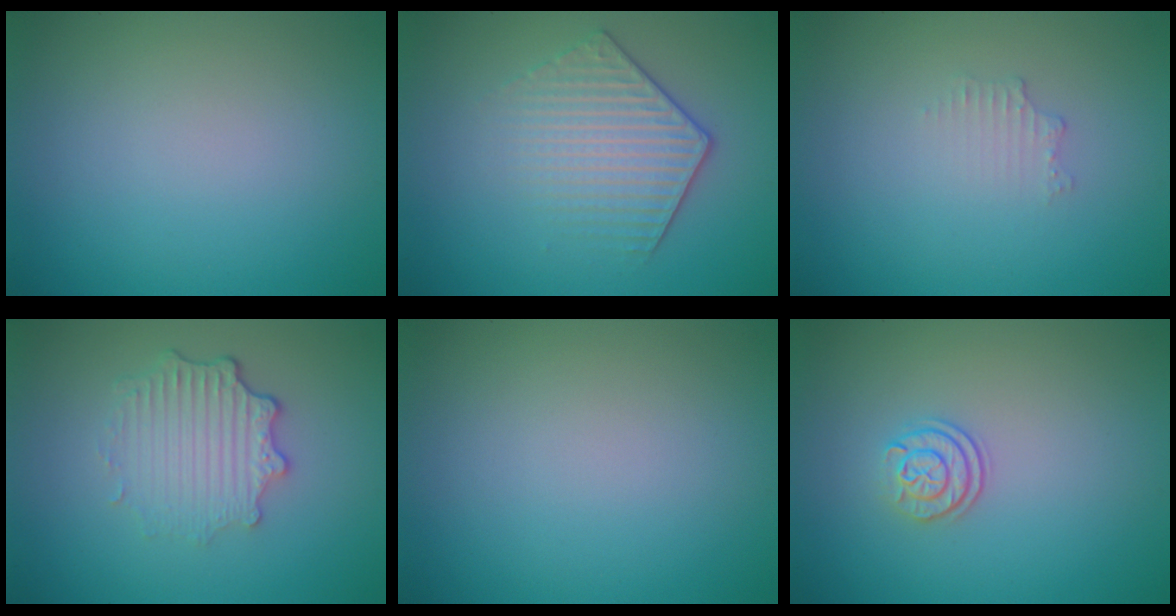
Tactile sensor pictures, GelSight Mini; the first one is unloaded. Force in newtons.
{"total": 3.9, "press": 3.4, "slide": 1.8}
{"total": 0.6, "press": 0.4, "slide": 0.3}
{"total": 3.7, "press": 2.9, "slide": 2.3}
{"total": 0.0}
{"total": 2.1, "press": 1.7, "slide": 1.3}